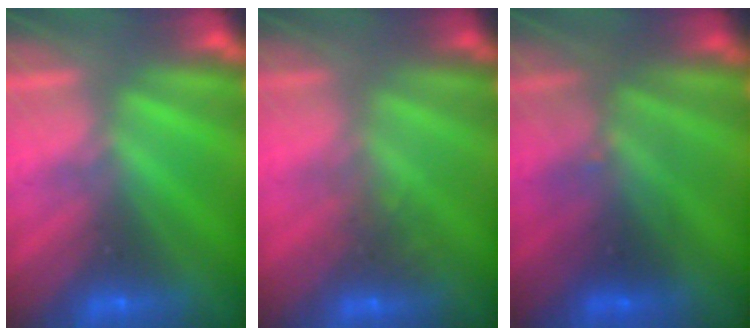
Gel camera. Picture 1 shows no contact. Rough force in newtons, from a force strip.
{"total": 2.7}
{"total": 2.4}